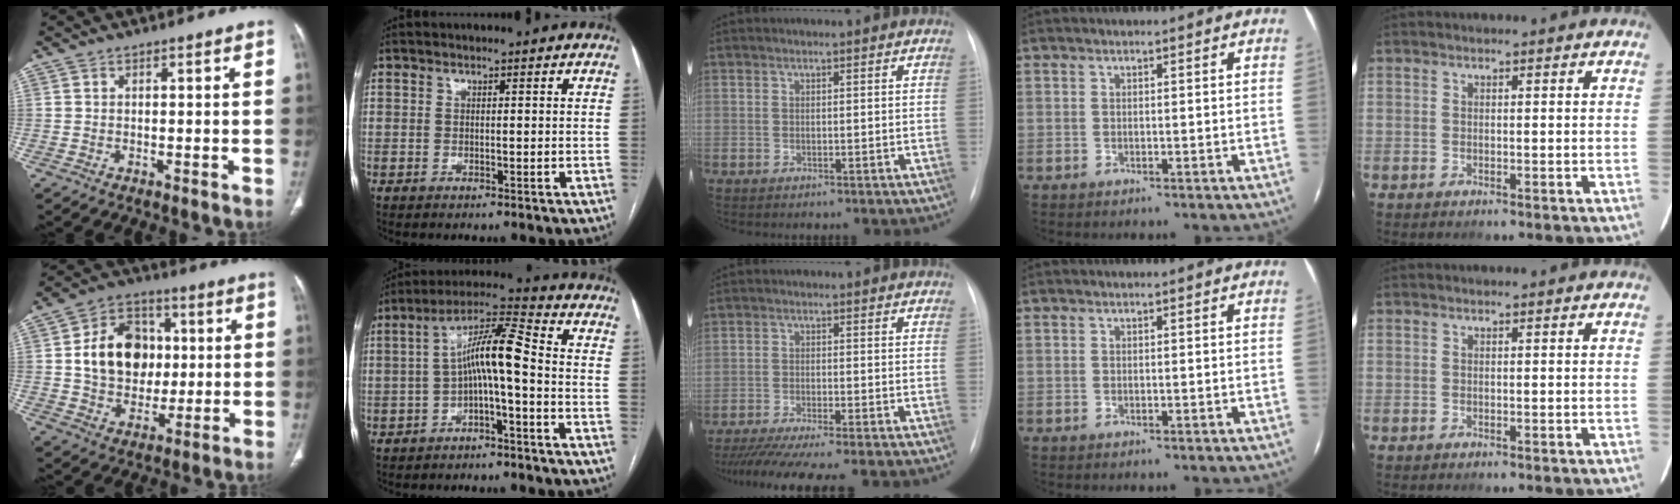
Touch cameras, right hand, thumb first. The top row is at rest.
{"thumb": {"total": 15.6, "force": [1.7, 12.3, 9.4], "torque": [-0.116, 0.010, 0.033]}, "index": {"total": 8.6, "force": [-1.4, 0.7, 8.4], "torque": [-0.150, 0.034, -0.027]}, "middle": {"total": 11.7, "force": [-10.1, -0.5, 5.9], "torque": [-0.071, -0.026, -0.153]}}